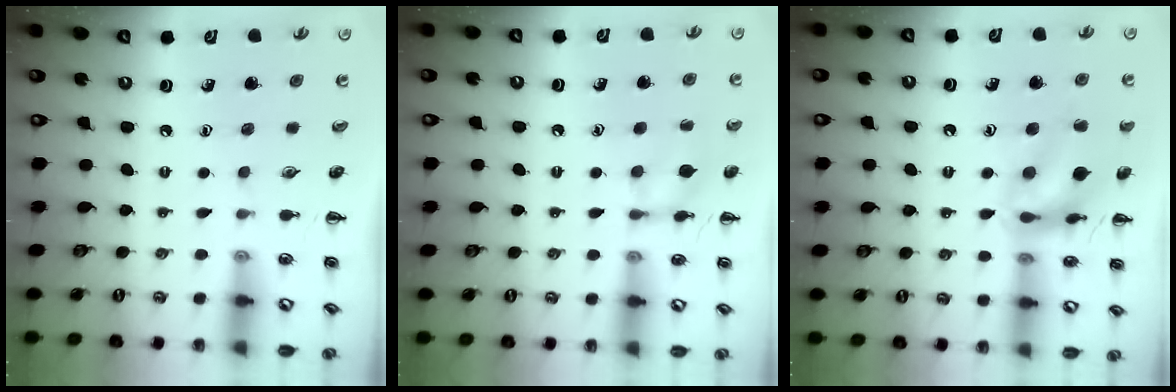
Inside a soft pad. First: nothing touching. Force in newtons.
{"total": 9.0, "press": 8.9, "slide": 1.5}
{"total": 15.4, "press": 15.3, "slide": 1.6}